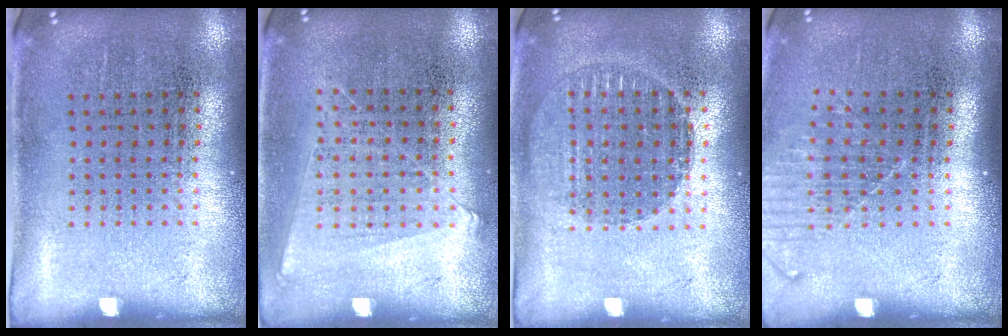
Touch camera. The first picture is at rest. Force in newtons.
{"total": 1.0, "press": 0.9, "slide": 0.4}
{"total": 1.4, "press": 1.3, "slide": 0.6}
{"total": 1.3, "press": 1.1, "slide": 0.8}